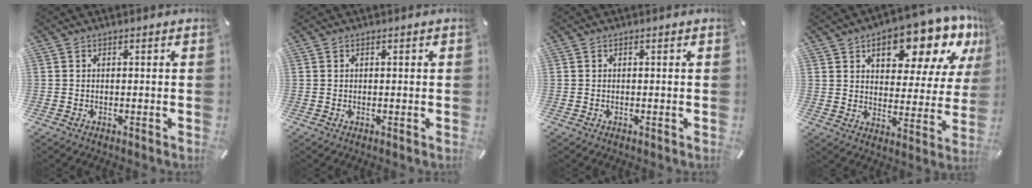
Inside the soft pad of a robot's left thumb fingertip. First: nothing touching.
{"total": 0.0}
{"total": 0.0}
{"total": 17.3, "force": [11.2, 7.9, 10.6], "torque": [-0.136, -0.069, 0.179]}